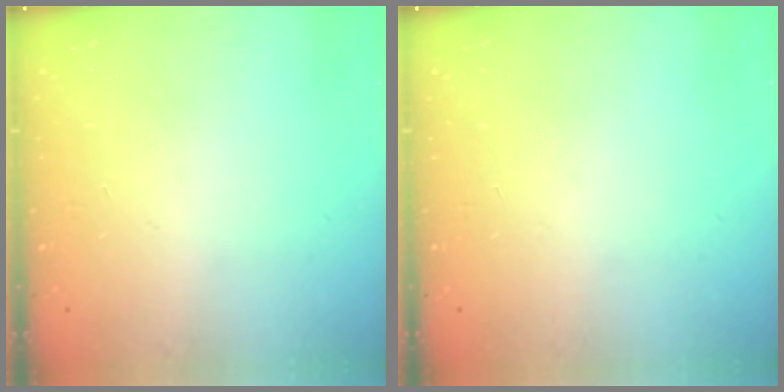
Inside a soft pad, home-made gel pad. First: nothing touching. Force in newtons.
{"total": 0.0}